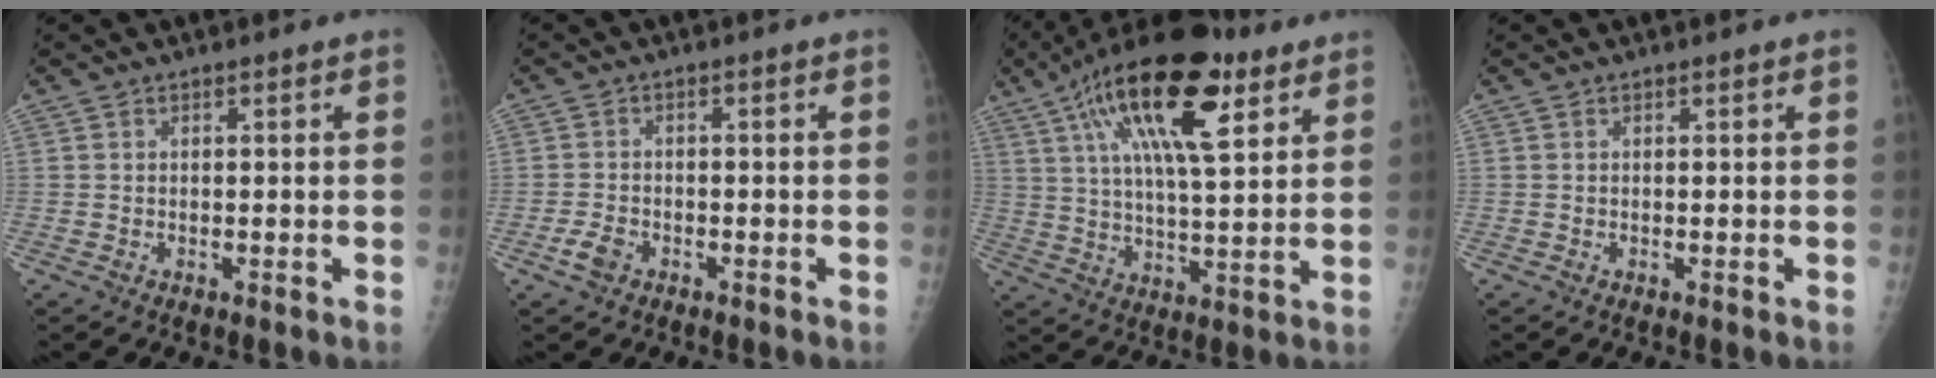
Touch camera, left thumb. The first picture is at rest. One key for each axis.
{"total": 3.0, "fx": -1.8, "fy": 1.9, "fz": 1.5, "tx": -0.026, "ty": 0.008, "tz": -0.029}
{"total": 22.0, "fx": 10.5, "fy": 7.8, "fz": 17.7, "tx": -0.295, "ty": -0.011, "tz": 0.172}
{"total": 0.0}